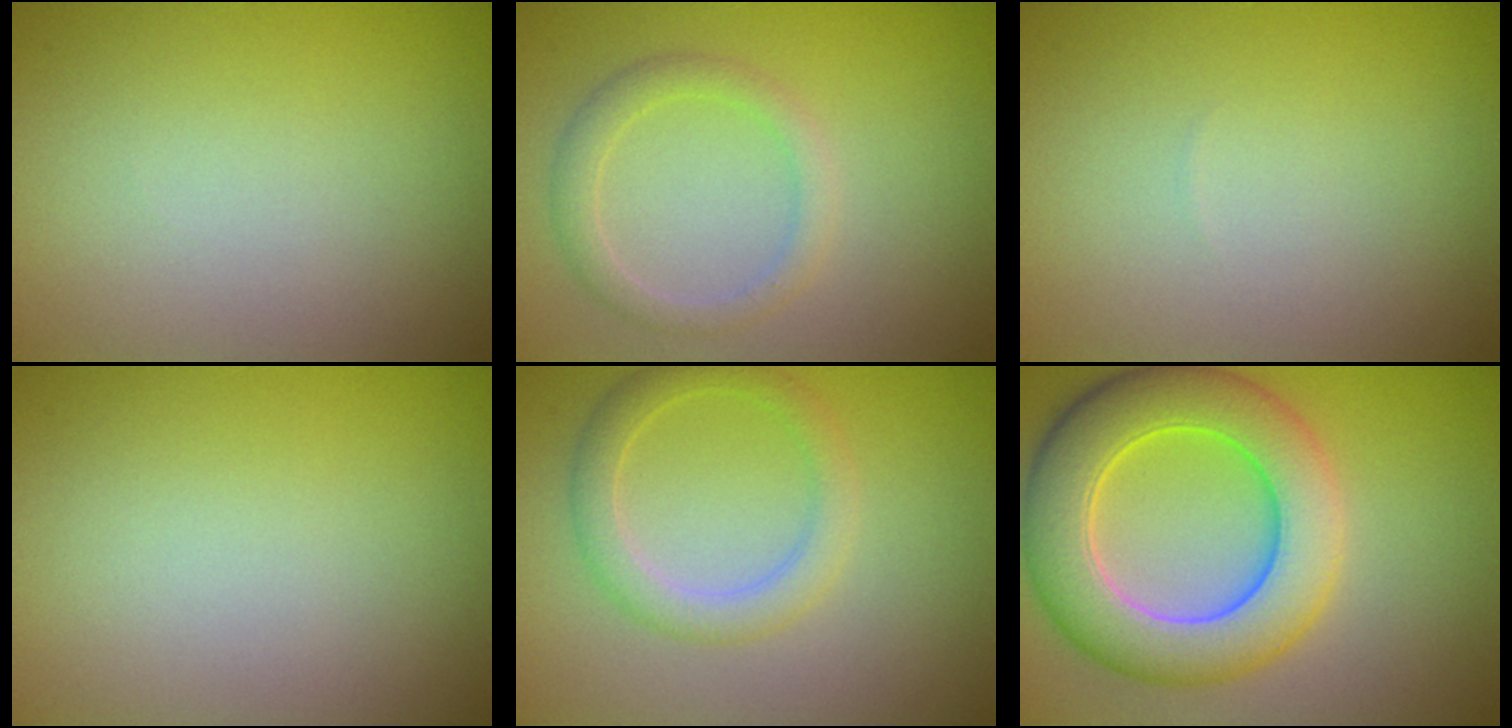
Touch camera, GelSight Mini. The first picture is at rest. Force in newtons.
{"total": 2.2, "press": 2.2, "slide": 0.1}
{"total": 0.0}
{"total": 0.0}
{"total": 2.9, "press": 2.9, "slide": 0.1}
{"total": 9.0, "press": 9.0, "slide": 0.5}